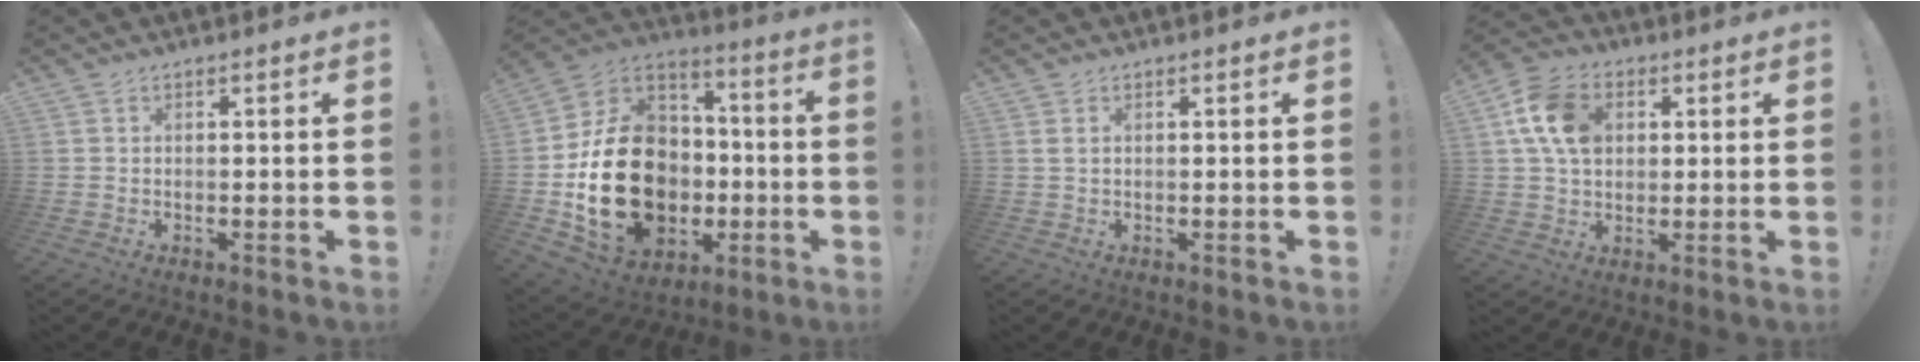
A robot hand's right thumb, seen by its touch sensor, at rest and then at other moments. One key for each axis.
{"total": 25.6, "fx": -4.4, "fy": 19.6, "fz": 15.8, "tx": -0.271, "ty": 0.028, "tz": -0.035}
{"total": 1.0, "fx": 0.5, "fy": 0.3, "fz": 0.8, "tx": -0.017, "ty": 0.001, "tz": 0.009}
{"total": 13.0, "fx": 3.4, "fy": 9.5, "fz": 8.1, "tx": -0.144, "ty": 0.004, "tz": 0.068}